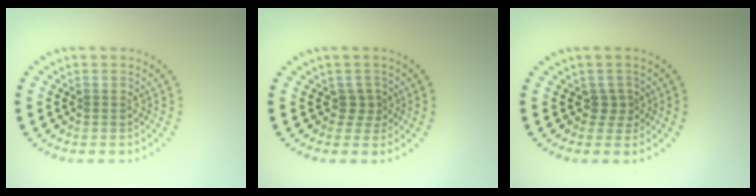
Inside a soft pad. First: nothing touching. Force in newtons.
{"total": 1.7, "press": 1.1, "slide": 1.3}
{"total": 1.7, "press": 1.1, "slide": 1.2}